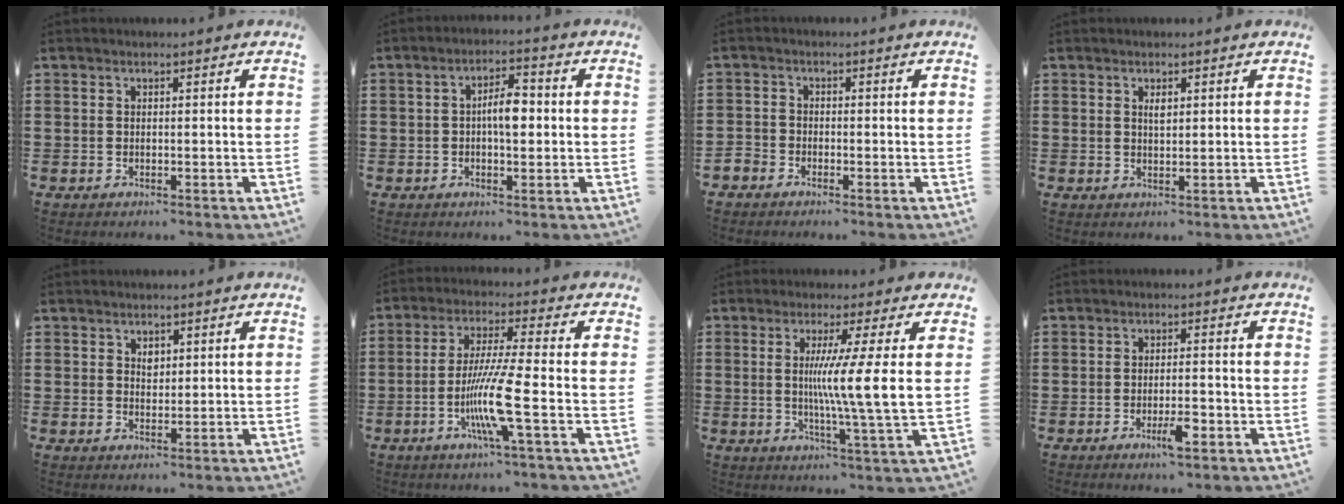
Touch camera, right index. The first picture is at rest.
{"total": 4.5, "force": [0.0, 1.8, 4.2], "torque": [-0.069, 0.003, -0.005]}
{"total": 1.9, "force": [-1.7, 0.9, -0.1], "torque": [-0.004, 0.002, -0.039]}
{"total": 1.4, "force": [0.6, 0.5, 1.2], "torque": [-0.025, 0.004, 0.009]}
{"total": 1.6, "force": [0.8, 1.1, 0.8], "torque": [-0.010, 0.001, 0.014]}
{"total": 9.6, "force": [-3.1, 0.2, 9.1], "torque": [-0.185, -0.018, -0.064]}
{"total": 9.1, "force": [1.0, -1.1, 8.9], "torque": [-0.165, -0.011, 0.010]}
{"total": 4.0, "force": [-2.0, 0.9, 3.4], "torque": [-0.066, -0.004, -0.038]}